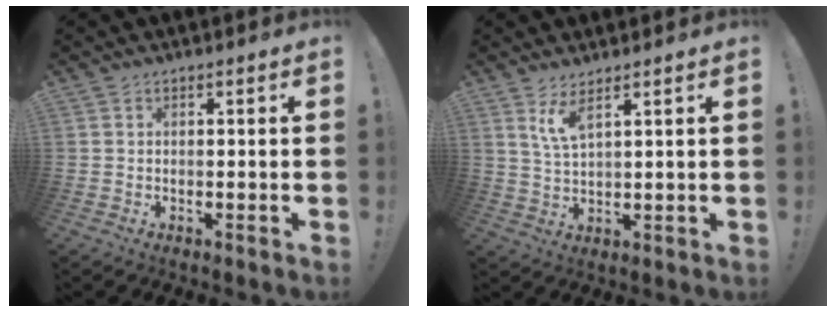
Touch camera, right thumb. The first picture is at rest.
{"total": 5.8, "force": [3.8, 1.2, 4.2], "torque": [-0.079, -0.015, 0.065]}